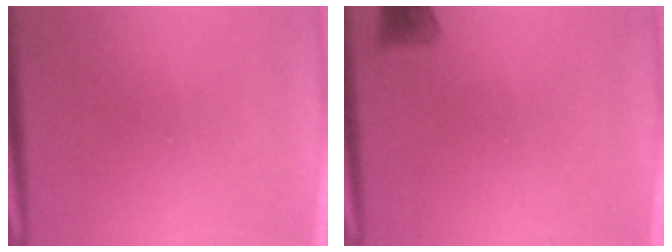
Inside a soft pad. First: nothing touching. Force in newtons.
{"total": 2.0}